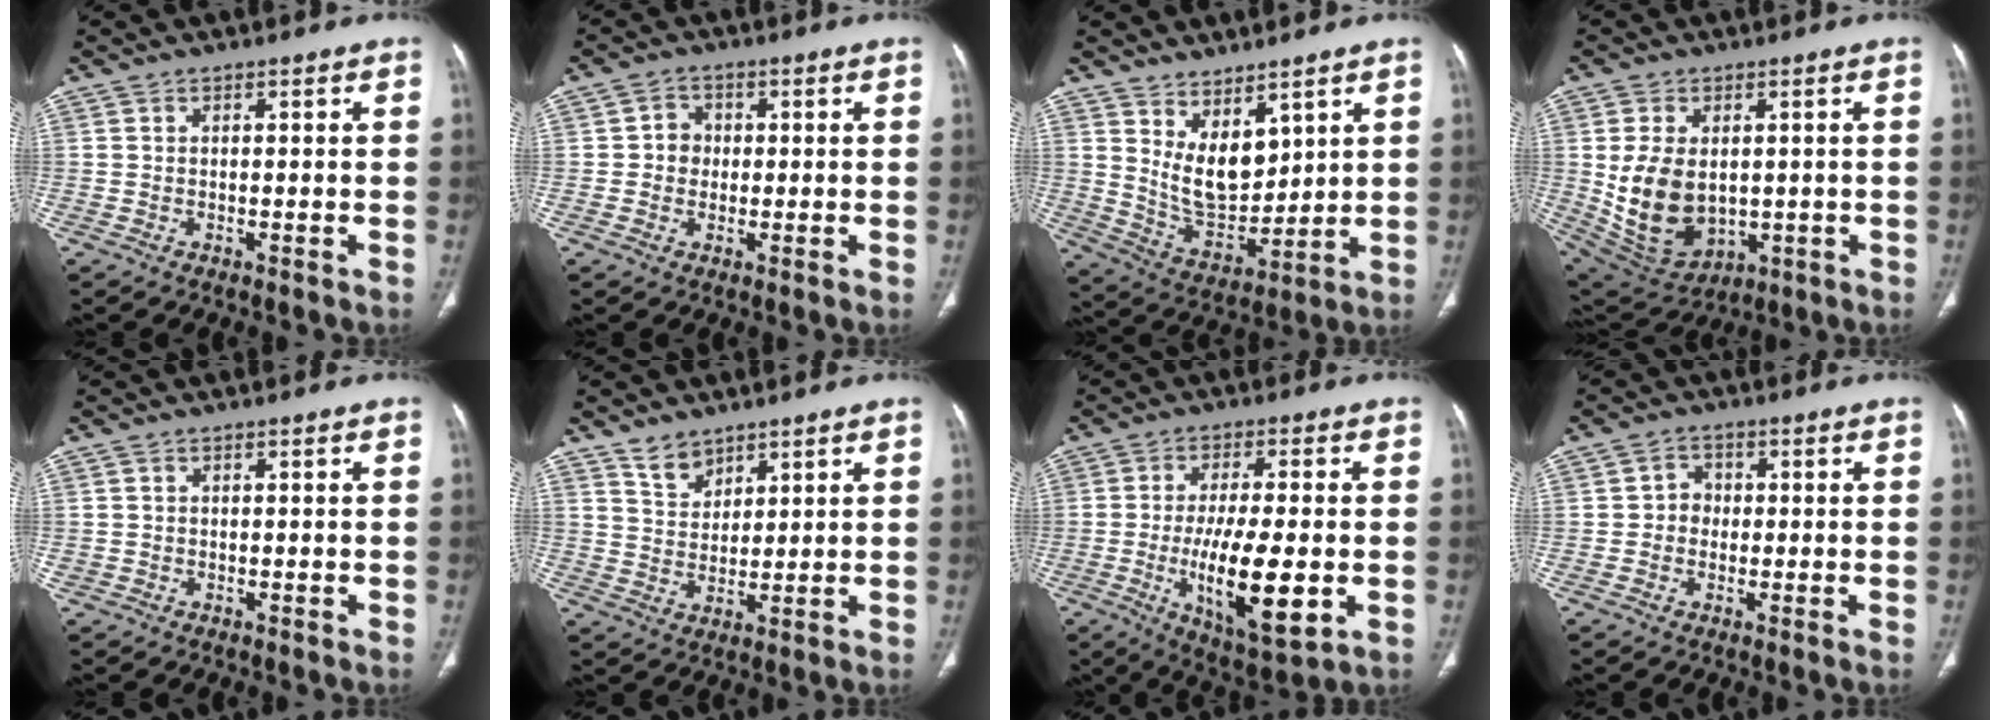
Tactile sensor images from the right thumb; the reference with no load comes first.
{"total": 3.8, "force": [0.0, 3.4, 1.5], "torque": [-0.002, 0.008, -0.007]}
{"total": 10.4, "force": [5.2, 5.6, 6.9], "torque": [-0.085, -0.056, 0.117]}
{"total": 14.0, "force": [-0.1, 9.5, 10.3], "torque": [-0.176, -0.007, 0.031]}
{"total": 0.9, "force": [-0.3, 0.8, 0.1], "torque": [-0.002, 0.004, -0.009]}
{"total": 4.7, "force": [3.6, 2.7, 1.3], "torque": [-0.003, -0.029, 0.073]}
{"total": 16.1, "force": [-3.2, 5.1, 14.9], "torque": [-0.247, -0.015, -0.047]}
{"total": 3.3, "force": [-0.3, 3.0, 1.3], "torque": [0.002, 0.010, -0.014]}